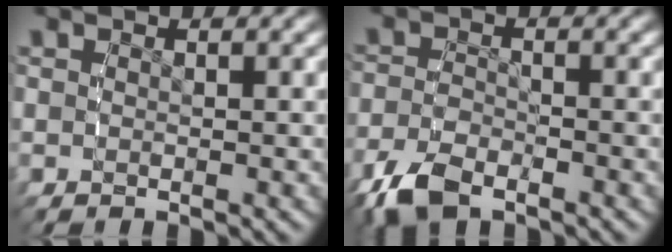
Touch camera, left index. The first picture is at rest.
{"total": 3.3, "force": [-2.5, 1.2, 1.7], "torque": [-0.039, -0.009, -0.042]}